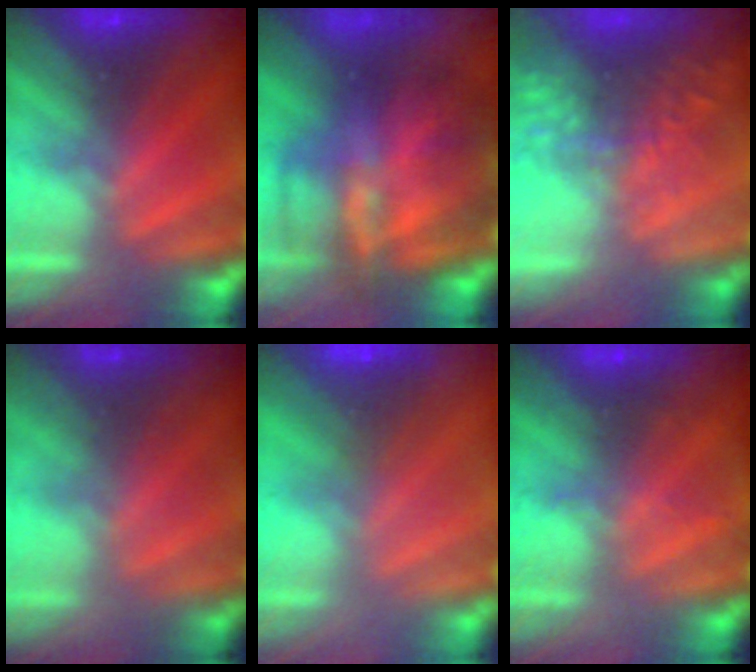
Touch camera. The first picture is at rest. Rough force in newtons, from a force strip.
{"total": 10.8}
{"total": 6.4}
{"total": 1.8}
{"total": 9.3}
{"total": 2.1}